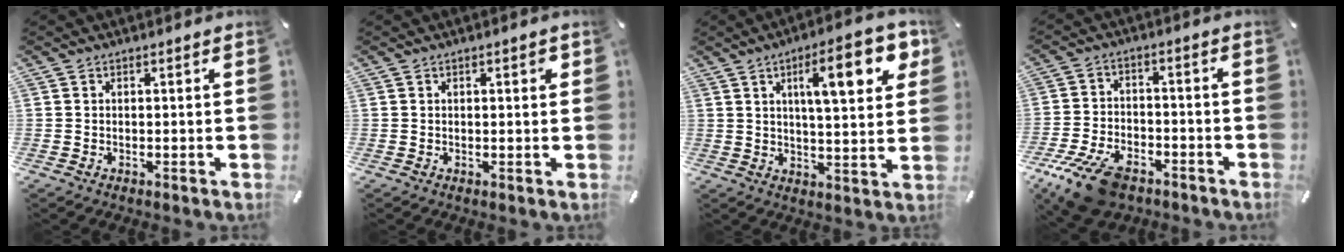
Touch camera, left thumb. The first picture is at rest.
{"total": 1.6, "force": [0.5, 0.5, 1.5], "torque": [-0.020, 0.002, 0.004]}
{"total": 15.7, "force": [6.4, 4.8, 13.5], "torque": [-0.197, -0.015, 0.094]}
{"total": 12.2, "force": [-7.9, 6.1, 7.1], "torque": [-0.135, 0.040, -0.140]}